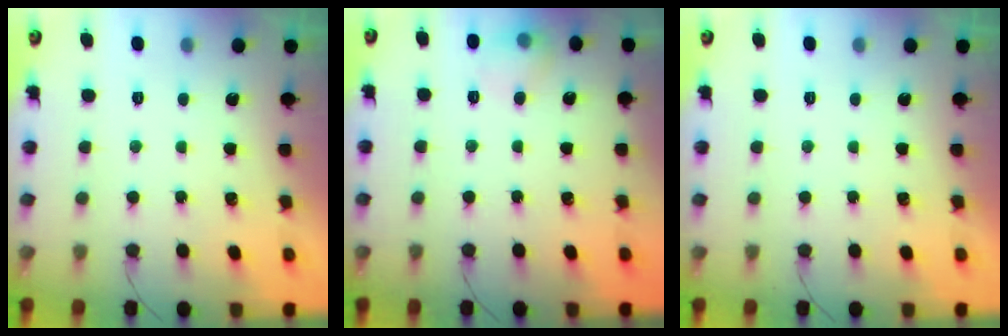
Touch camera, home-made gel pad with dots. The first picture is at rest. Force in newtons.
{"total": 7.6, "press": 7.6, "slide": 0.9}
{"total": 0.0}